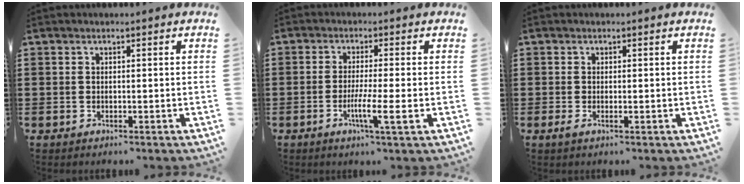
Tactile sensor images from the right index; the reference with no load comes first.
{"total": 5.7, "force": [-1.8, 0.2, 5.4], "torque": [-0.091, -0.010, -0.031]}
{"total": 1.0, "force": [-0.1, 0.3, 0.9], "torque": [-0.024, -0.005, -0.004]}